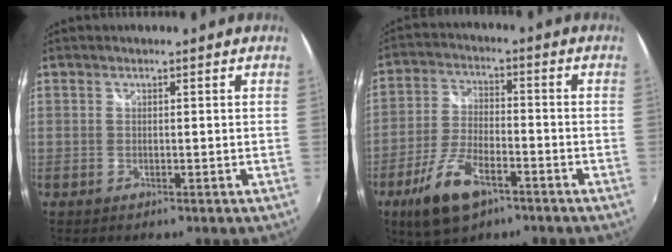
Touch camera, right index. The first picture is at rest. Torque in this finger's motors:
{"motor_torque": [0.91, -0.92, 0.58, 0.12]}